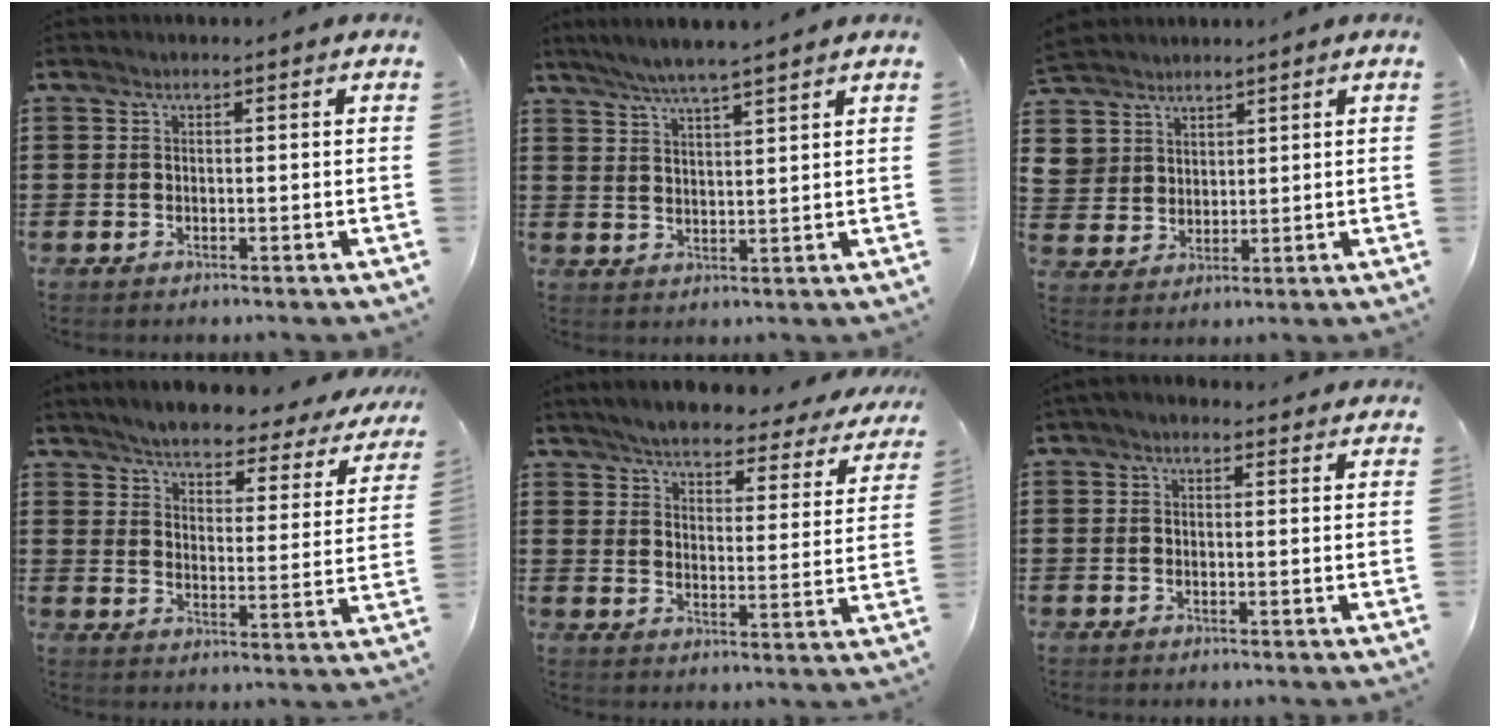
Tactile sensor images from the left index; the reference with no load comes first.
{"total": 4.3, "force": [3.8, -0.4, 1.8], "torque": [-0.046, -0.010, 0.068]}
{"total": 4.9, "force": [3.4, 3.6, -0.2], "torque": [-0.023, -0.001, 0.065]}
{"total": 4.3, "force": [4.2, 0.1, 0.9], "torque": [-0.042, -0.035, 0.066]}
{"total": 4.9, "force": [4.7, 0.3, 1.1], "torque": [-0.047, -0.033, 0.078]}
{"total": 1.3, "force": [0.5, 0.9, 0.7], "torque": [-0.017, 0.008, 0.009]}